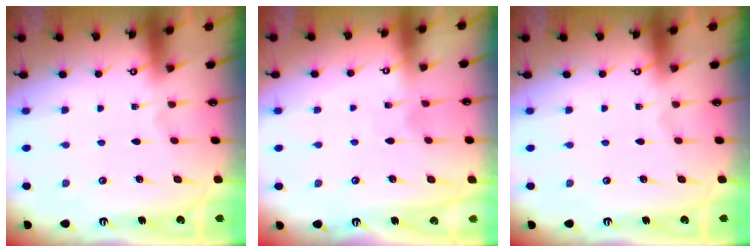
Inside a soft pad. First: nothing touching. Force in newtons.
{"total": 6.2, "press": 6.1, "slide": 0.6}
{"total": 0.0}